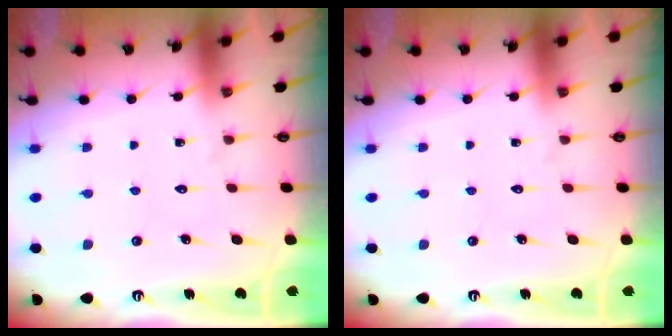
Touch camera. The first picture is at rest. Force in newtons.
{"total": 0.0}